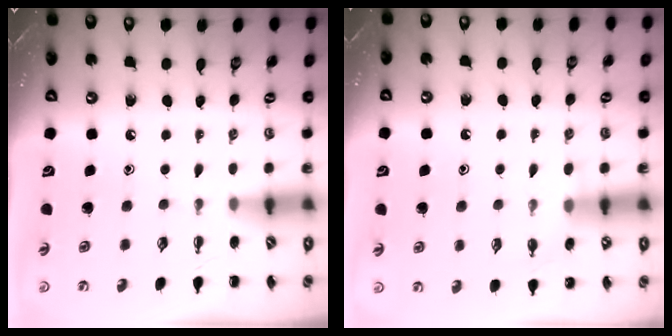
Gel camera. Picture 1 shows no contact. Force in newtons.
{"total": 6.7, "press": 6.5, "slide": 1.3}